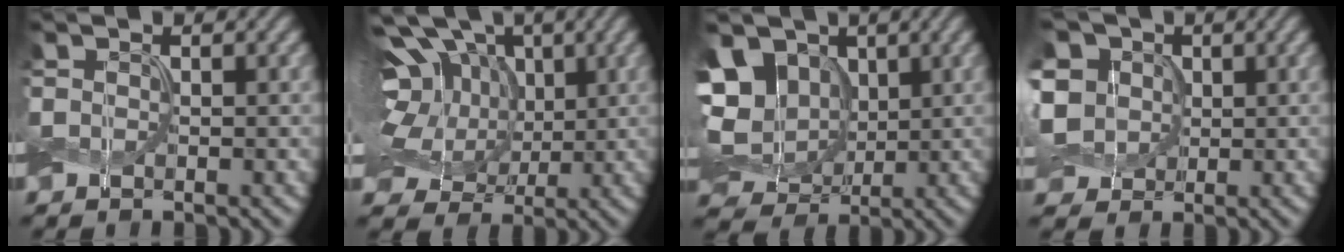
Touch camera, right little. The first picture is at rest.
{"total": 11.6, "force": [3.0, 8.4, 7.5], "torque": [-0.156, 0.030, 0.028]}
{"total": 10.1, "force": [2.6, 7.9, 5.7], "torque": [-0.133, 0.025, 0.029]}
{"total": 7.8, "force": [1.7, 6.4, 4.1], "torque": [-0.108, 0.036, 0.012]}